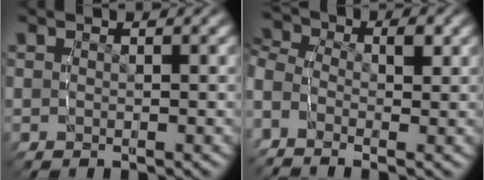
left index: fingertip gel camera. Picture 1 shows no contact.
{"total": 5.3, "force": [0.0, 4.2, 3.2], "torque": [-0.064, 0.004, -0.018]}